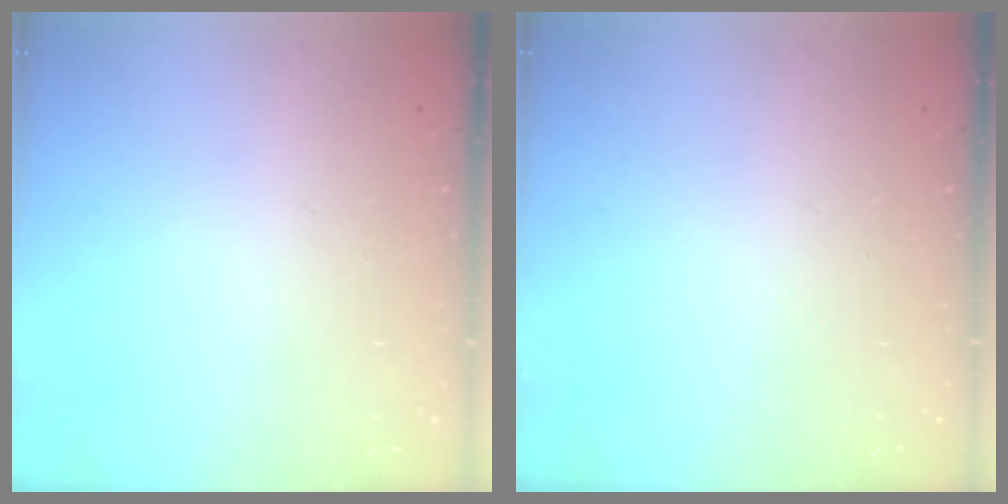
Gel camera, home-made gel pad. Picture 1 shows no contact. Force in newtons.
{"total": 0.0}